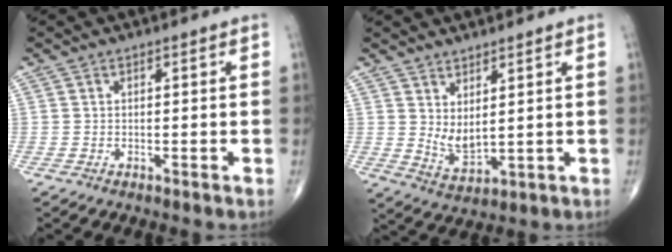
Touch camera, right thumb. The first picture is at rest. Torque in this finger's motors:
{"motor_torque": [0.35, 0.26, -0.08, -0.12, 0.00]}